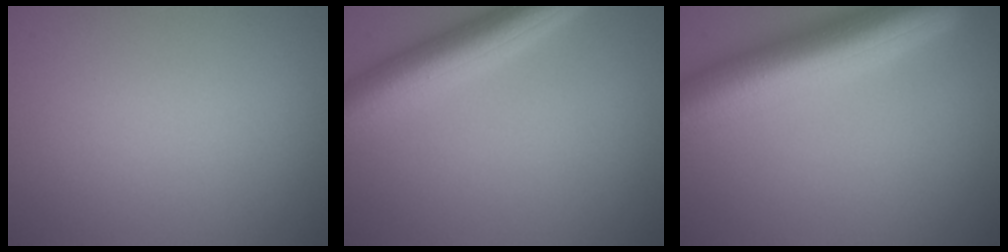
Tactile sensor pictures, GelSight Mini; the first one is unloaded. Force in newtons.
{"total": 6.3, "press": 6.3, "slide": 0.3}
{"total": 9.9, "press": 9.9, "slide": 0.4}